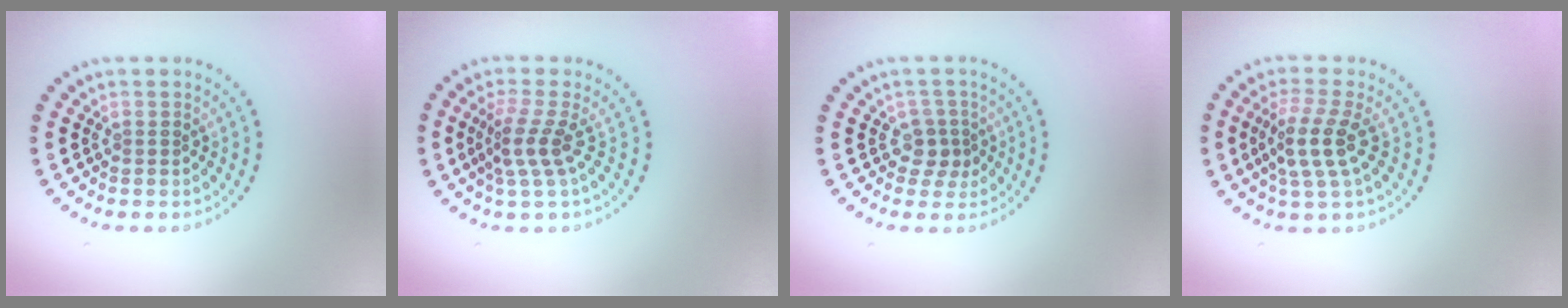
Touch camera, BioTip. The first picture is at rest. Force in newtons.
{"total": 2.7, "press": 1.9, "slide": 1.9}
{"total": 2.1, "press": 1.7, "slide": 1.2}
{"total": 3.4, "press": 2.7, "slide": 1.9}